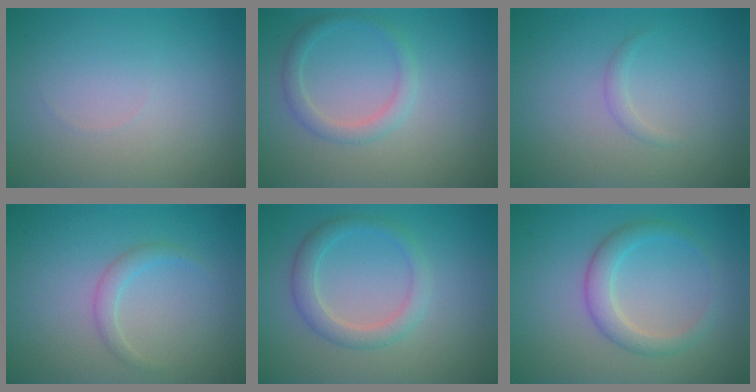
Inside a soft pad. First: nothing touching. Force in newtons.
{"total": 1.9, "press": 1.9, "slide": 0.2}
{"total": 0.7, "press": 0.7, "slide": 0.0}
{"total": 1.3, "press": 1.2, "slide": 0.2}
{"total": 2.6, "press": 2.6, "slide": 0.2}
{"total": 2.7, "press": 2.7, "slide": 0.1}